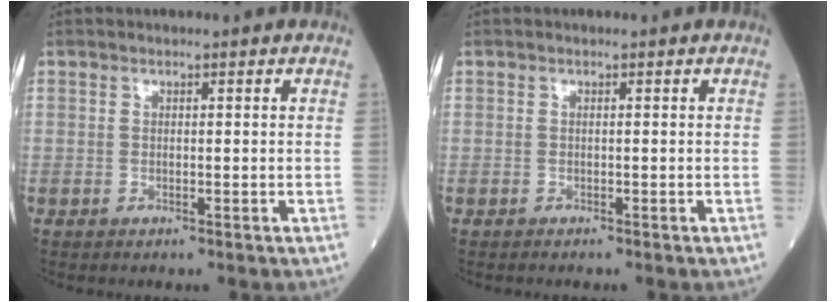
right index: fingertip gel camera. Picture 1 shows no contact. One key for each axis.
{"total": 0.7, "fx": -0.6, "fy": 0.1, "fz": 0.3, "tx": -0.002, "ty": -0.001, "tz": -0.010}